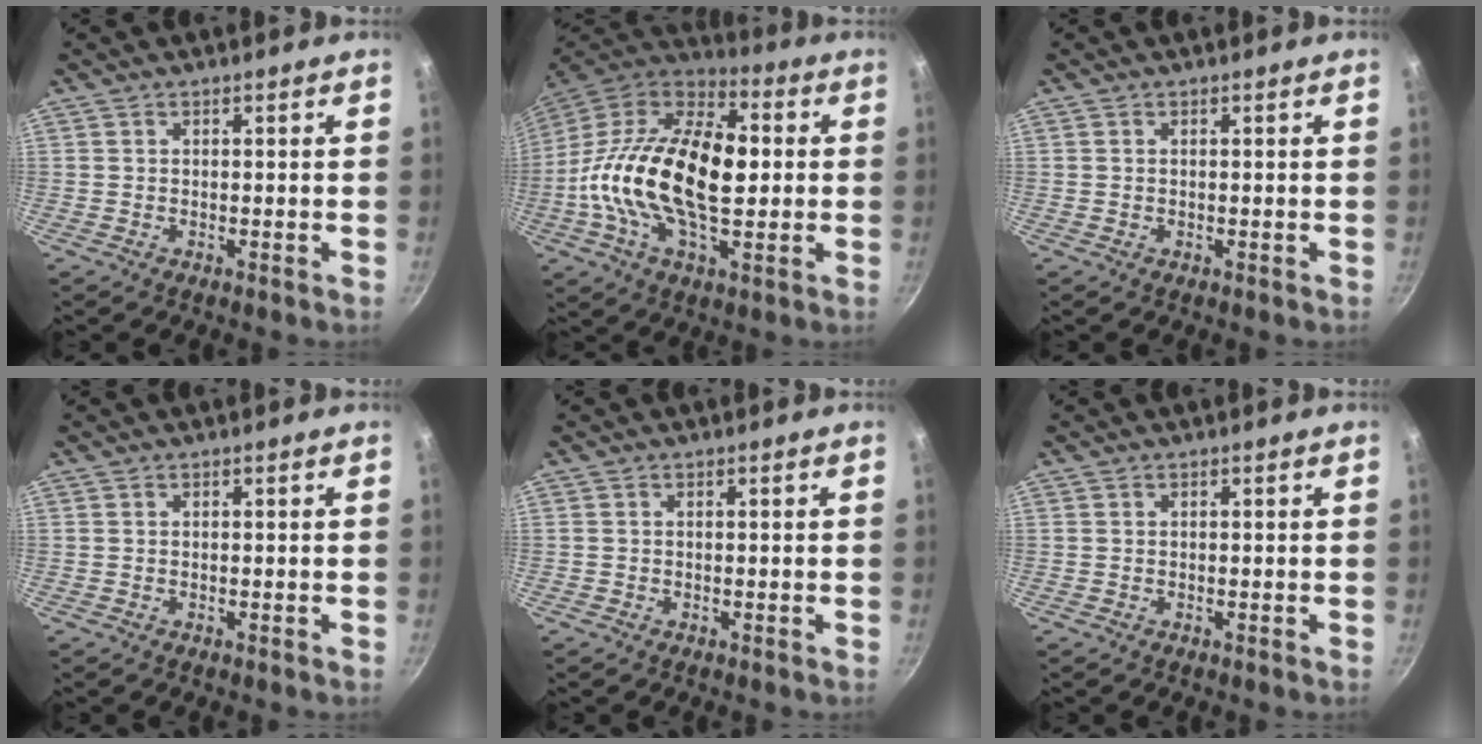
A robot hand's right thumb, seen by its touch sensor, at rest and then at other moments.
{"total": 25.5, "force": [-0.3, 13.6, 21.5], "torque": [-0.377, 0.032, -0.024]}
{"total": 0.0}
{"total": 0.0}
{"total": 0.0}
{"total": 0.0}